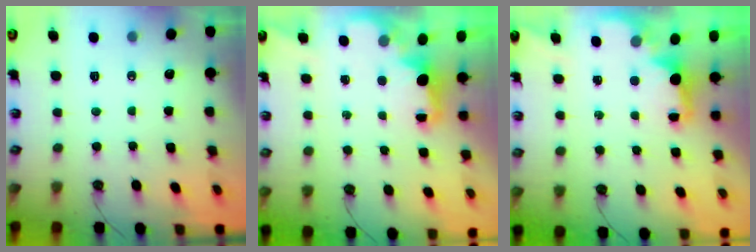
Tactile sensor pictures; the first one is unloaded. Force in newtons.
{"total": 2.3, "press": 2.2, "slide": 0.7}
{"total": 2.2, "press": 2.1, "slide": 0.8}